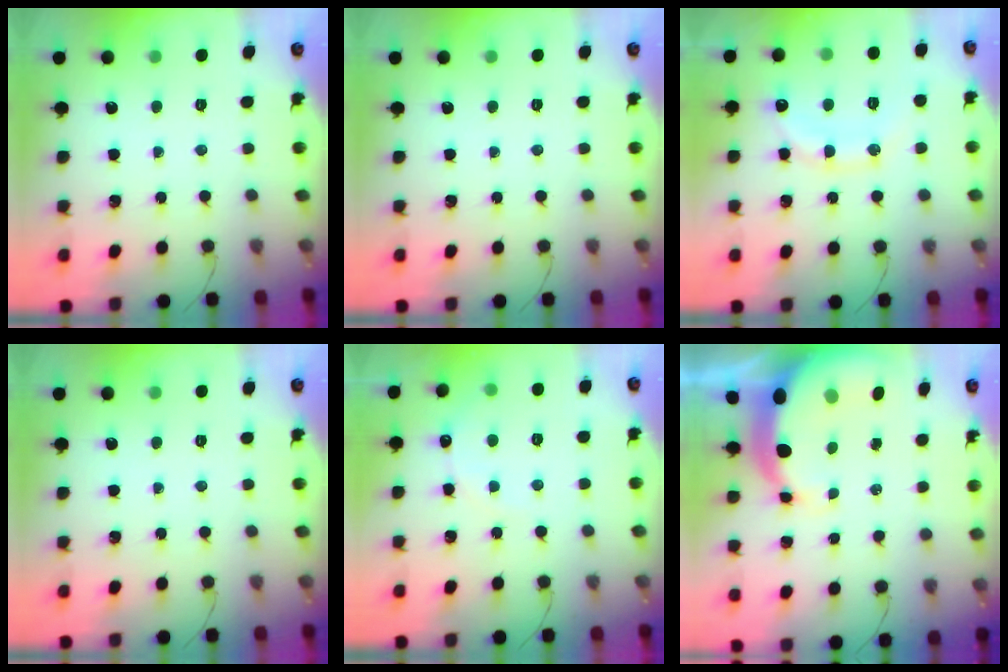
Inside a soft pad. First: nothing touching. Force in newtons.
{"total": 0.0}
{"total": 14.1, "press": 14.0, "slide": 1.2}
{"total": 0.0}
{"total": 6.7, "press": 6.6, "slide": 1.5}
{"total": 8.8, "press": 8.5, "slide": 2.2}